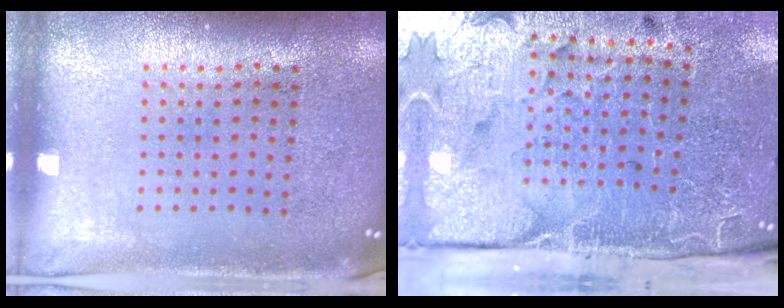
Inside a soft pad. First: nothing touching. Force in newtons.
{"total": 5.0, "press": 3.9, "slide": 3.1}